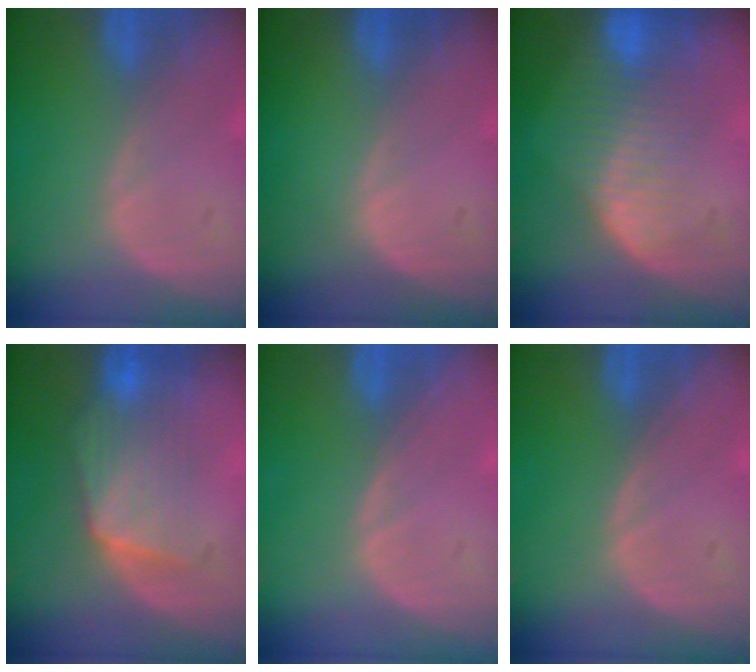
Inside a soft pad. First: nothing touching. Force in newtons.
{"total": 0.0}
{"total": 8.5, "press": 7.2, "slide": 4.5}
{"total": 7.3, "press": 7.1, "slide": 1.6}
{"total": 0.0}
{"total": 0.0}